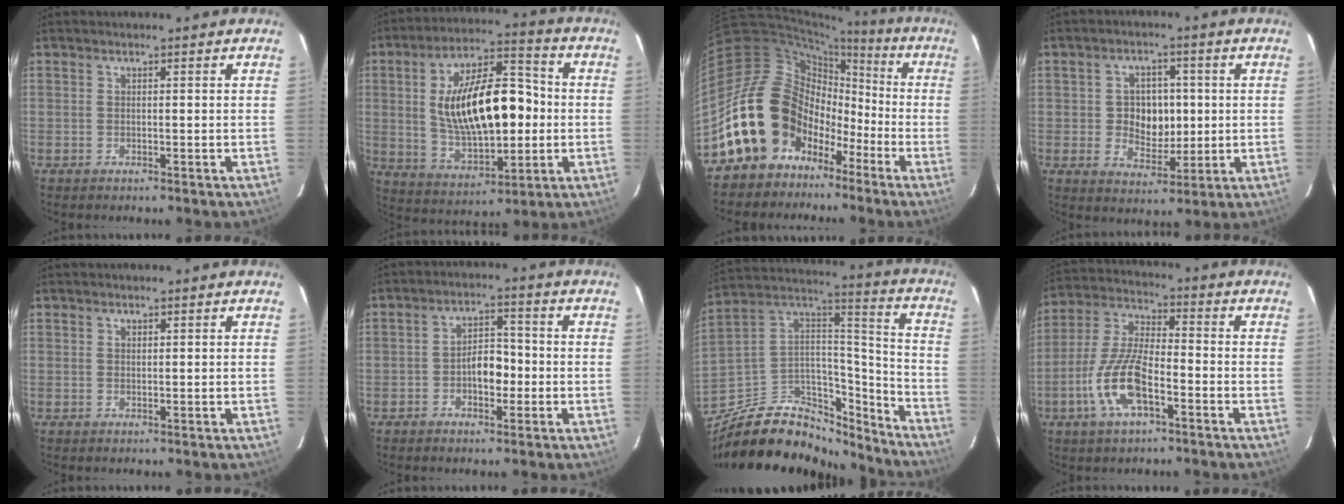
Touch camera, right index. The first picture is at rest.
{"total": 20.0, "force": [0.6, 9.2, 17.7], "torque": [-0.313, 0.017, 0.025]}
{"total": 18.0, "force": [-8.0, 14.9, 6.1], "torque": [-0.141, 0.056, -0.129]}
{"total": 7.7, "force": [0.1, 6.2, 4.6], "torque": [-0.084, 0.011, 0.011]}
{"total": 0.6, "force": [0.4, 0.4, 0.2], "torque": [-0.004, 0.002, 0.008]}
{"total": 5.4, "force": [-1.6, 3.3, 4.0], "torque": [-0.071, 0.013, -0.022]}
{"total": 24.6, "force": [-19.3, 11.5, 10.2], "torque": [-0.202, 0.061, -0.295]}
{"total": 12.5, "force": [-5.2, 4.4, 10.5], "torque": [-0.228, -0.001, -0.103]}